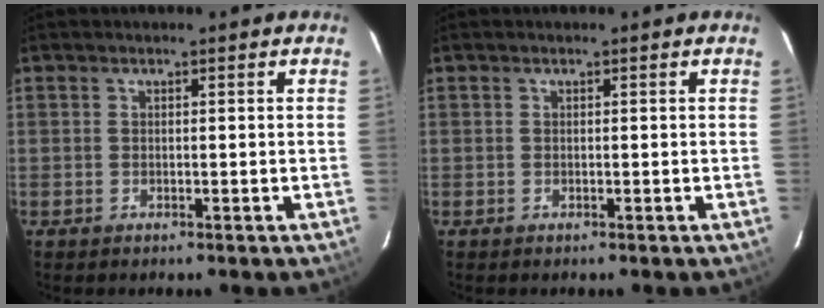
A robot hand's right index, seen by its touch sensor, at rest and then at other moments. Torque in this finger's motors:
{"motor_torque": [-0.01, 0.01, 0.03, 0.01]}